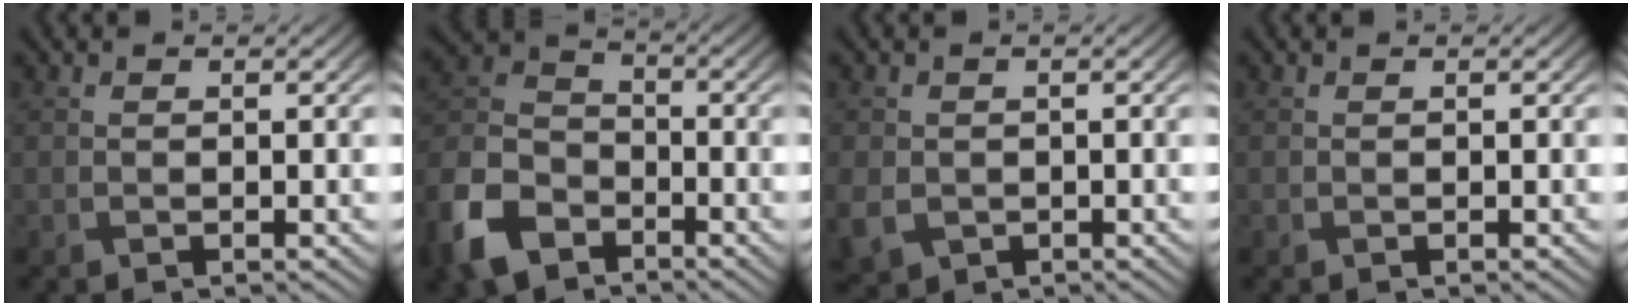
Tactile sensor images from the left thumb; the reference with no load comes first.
{"total": 11.6, "force": [-7.1, 7.2, 5.7], "torque": [-0.153, -0.018, -0.163]}
{"total": 3.7, "force": [-1.0, 3.1, 1.7], "torque": [-0.058, -0.014, -0.021]}
{"total": 0.0}